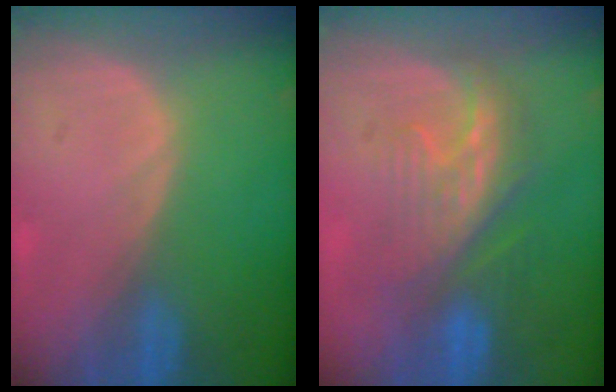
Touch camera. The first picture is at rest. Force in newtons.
{"total": 7.9, "press": 7.8, "slide": 1.3}